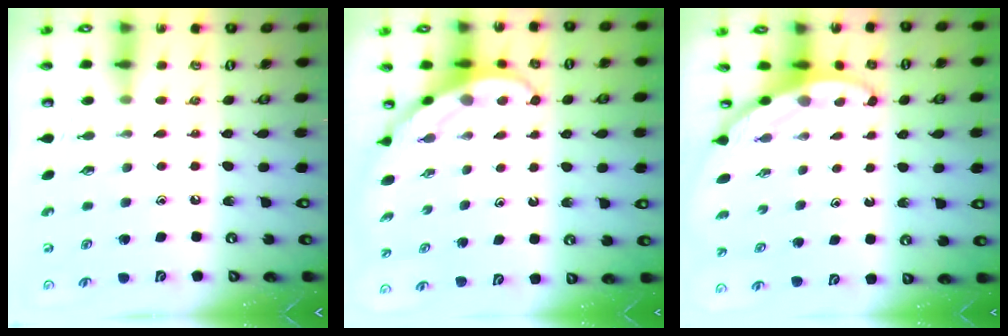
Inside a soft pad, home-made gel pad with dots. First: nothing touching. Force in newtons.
{"total": 4.0, "press": 3.9, "slide": 0.4}
{"total": 3.5, "press": 3.5, "slide": 0.1}